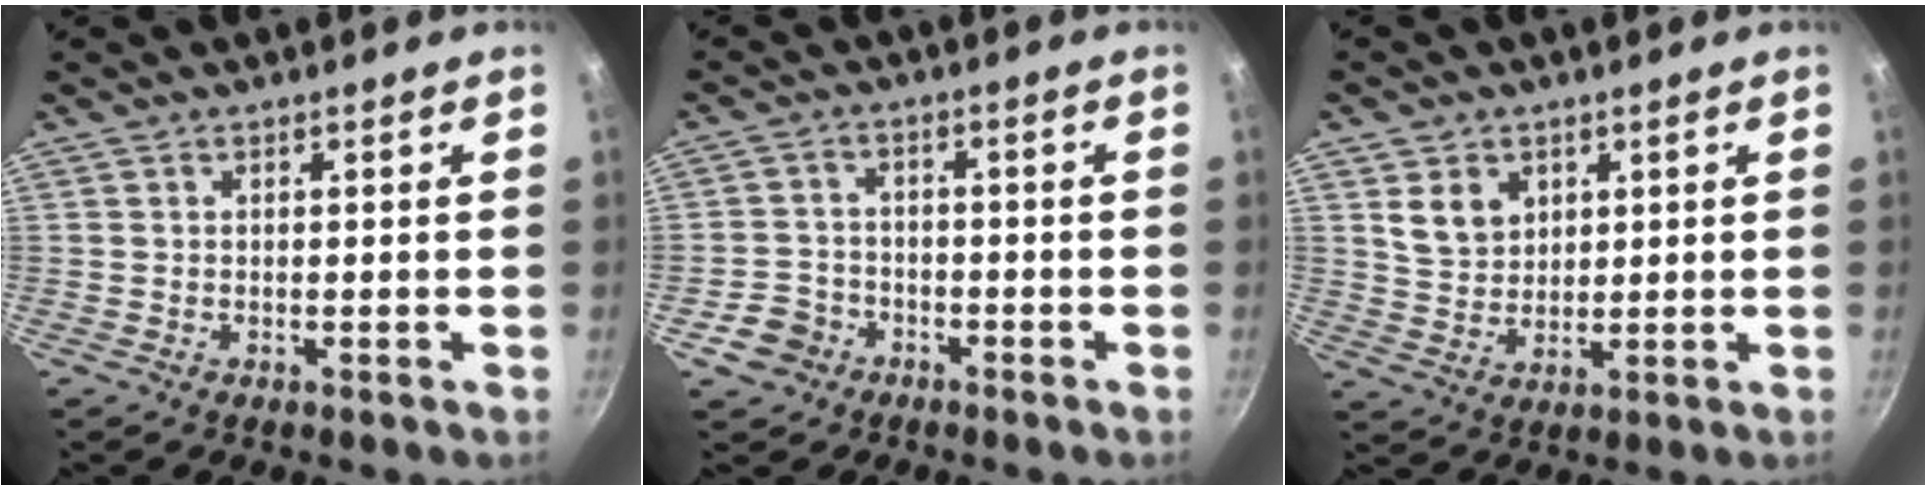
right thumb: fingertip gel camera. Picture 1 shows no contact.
{"total": 5.3, "force": [-2.9, 4.2, 1.4], "torque": [-0.013, 0.032, -0.049]}
{"total": 6.5, "force": [2.6, 5.2, 3.1], "torque": [-0.035, -0.013, 0.057]}